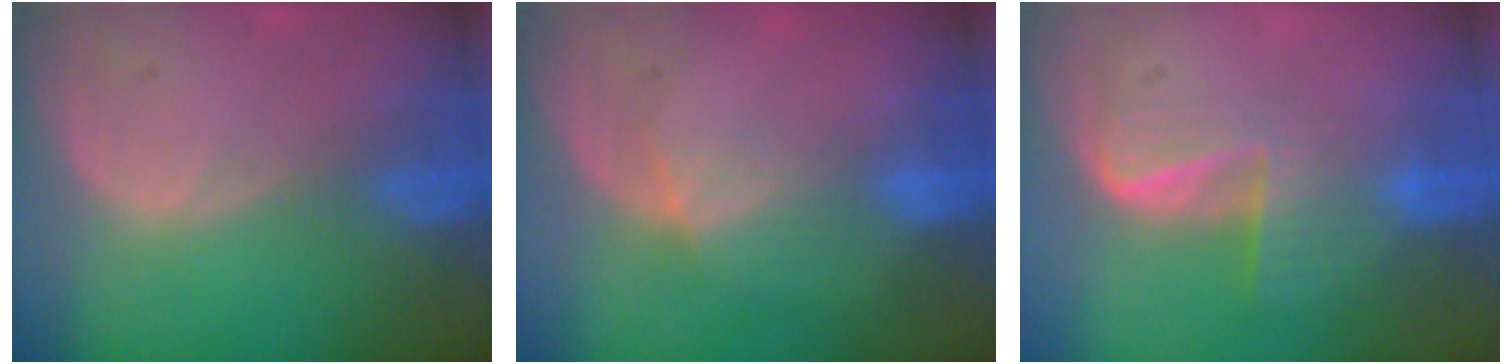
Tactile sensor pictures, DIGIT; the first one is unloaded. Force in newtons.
{"total": 3.0, "press": 2.8, "slide": 1.1}
{"total": 7.0, "press": 5.8, "slide": 3.9}